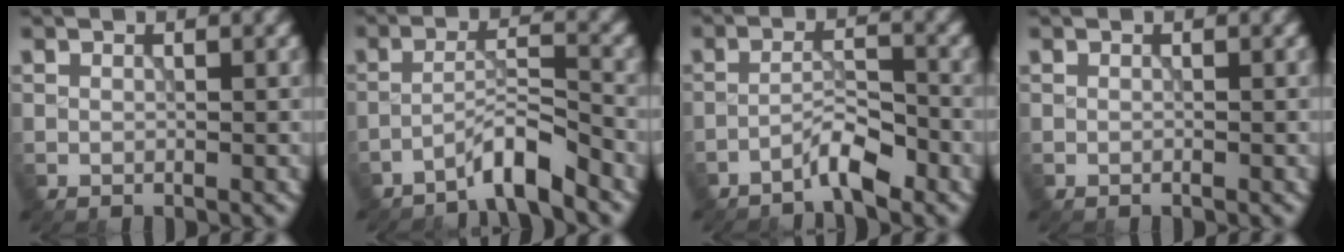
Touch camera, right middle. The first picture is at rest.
{"total": 3.7, "force": [-3.1, 0.1, 2.1], "torque": [-0.034, 0.012, -0.064]}
{"total": 2.9, "force": [-2.3, 0.3, 1.7], "torque": [-0.026, 0.011, -0.047]}
{"total": 0.0}